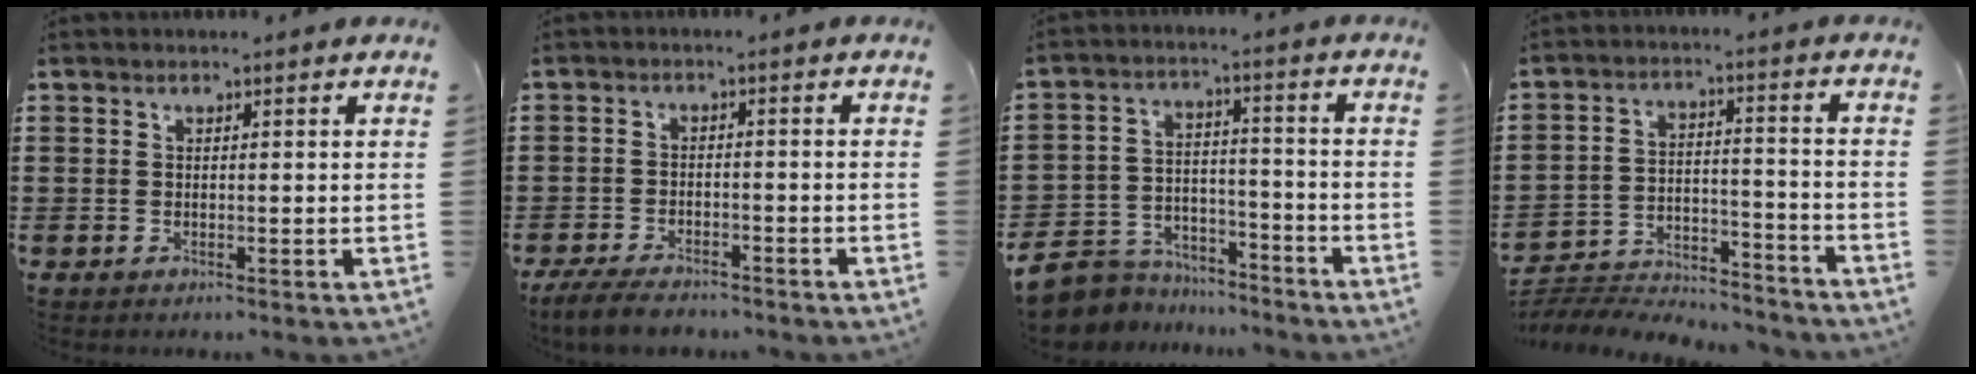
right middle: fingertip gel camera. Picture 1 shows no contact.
{"total": 4.4, "force": [-4.0, 1.3, 1.4], "torque": [-0.036, 0.001, -0.083]}
{"total": 7.5, "force": [-7.1, 2.4, 0.6], "torque": [-0.031, 0.014, -0.146]}
{"total": 6.2, "force": [-6.1, 1.1, 0.6], "torque": [-0.013, 0.015, -0.124]}